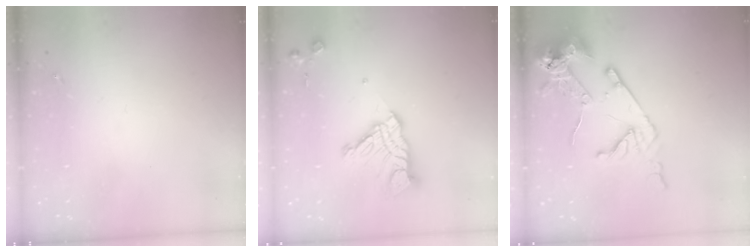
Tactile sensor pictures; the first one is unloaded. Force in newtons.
{"total": 14.5, "press": 14.5, "slide": 1.3}
{"total": 14.9, "press": 14.8, "slide": 2.0}